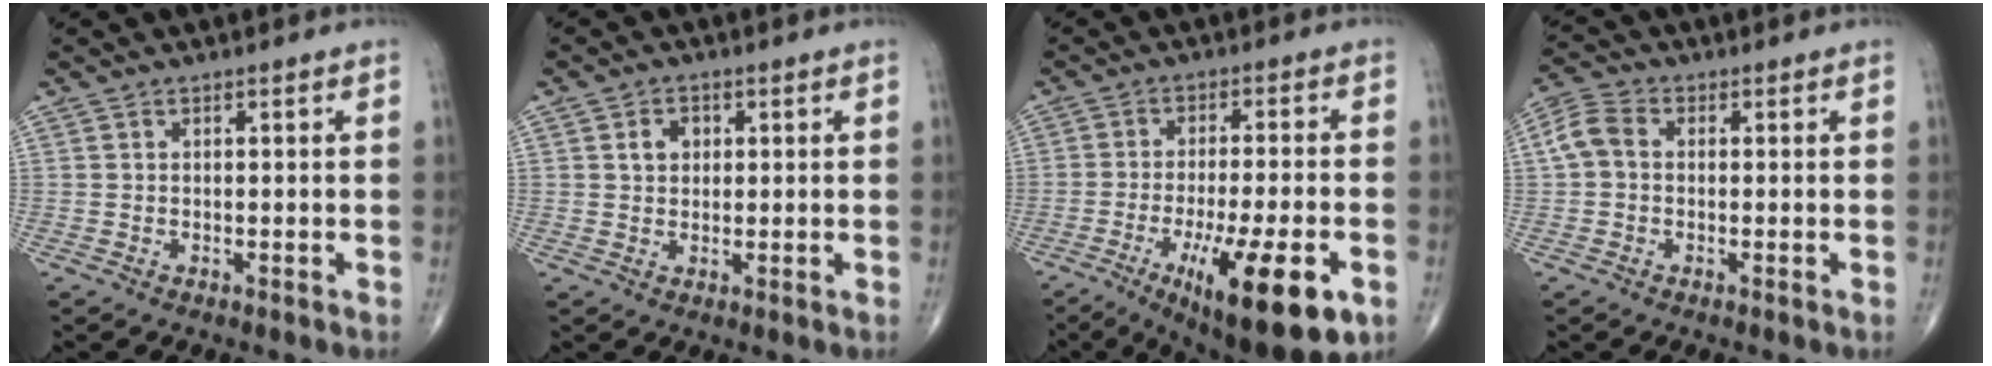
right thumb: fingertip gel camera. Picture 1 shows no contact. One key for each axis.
{"total": 3.3, "fx": 0.9, "fy": 2.6, "fz": 1.8, "tx": -0.015, "ty": 0.003, "tz": 0.014}
{"total": 18.3, "fx": -7.6, "fy": 4.7, "fz": 16.0, "tx": -0.224, "ty": 0.002, "tz": -0.106}
{"total": 5.1, "fx": 0.1, "fy": 3.7, "fz": 3.4, "tx": -0.074, "ty": 0.017, "tz": -0.006}